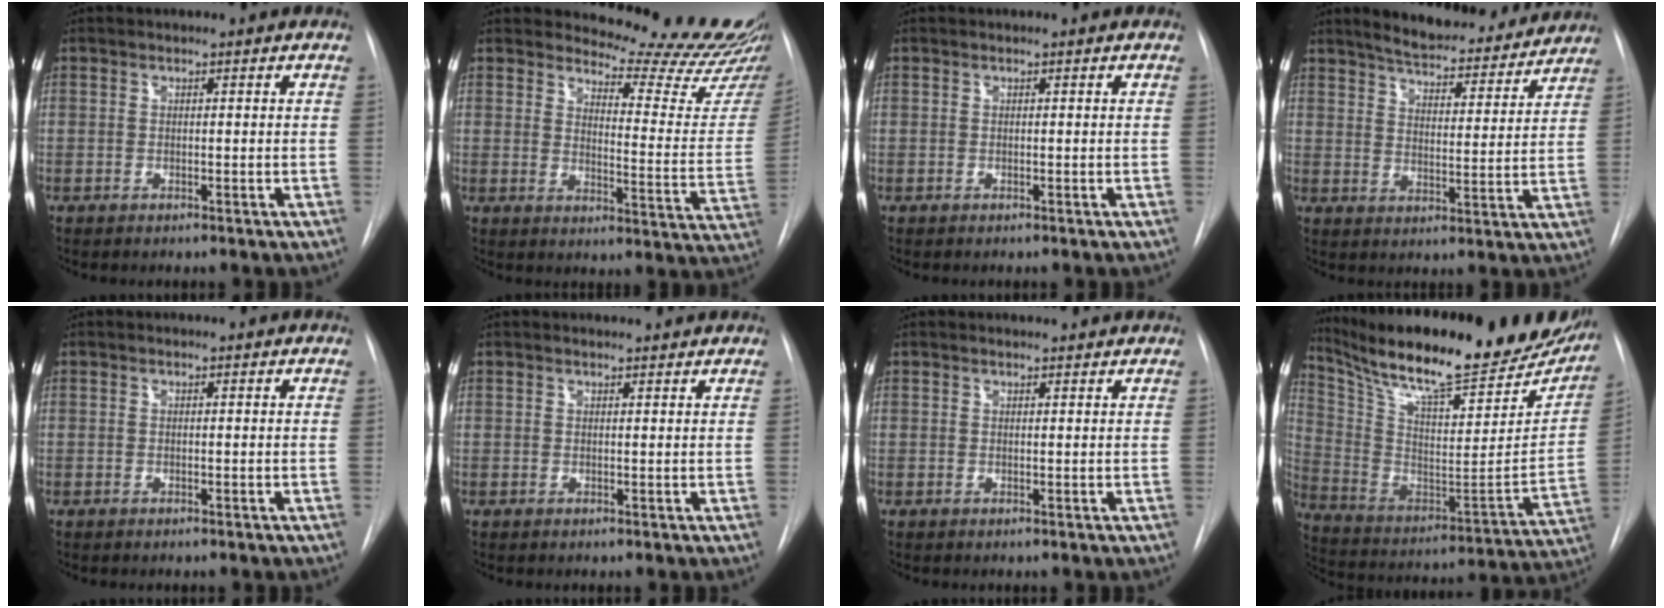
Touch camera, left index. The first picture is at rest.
{"total": 16.8, "force": [16.4, 0.2, 3.8], "torque": [-0.045, -0.137, 0.181]}
{"total": 0.0}
{"total": 16.1, "force": [14.8, 3.4, 5.4], "torque": [-0.065, -0.012, 0.196]}
{"total": 0.0}
{"total": 3.2, "force": [3.1, 0.4, 0.5], "torque": [-0.011, 0.011, 0.036]}
{"total": 2.8, "force": [2.8, 0.3, 0.5], "torque": [-0.011, 0.012, 0.033]}
{"total": 31.5, "force": [26.0, 6.8, 16.5], "torque": [-0.287, -0.046, 0.373]}